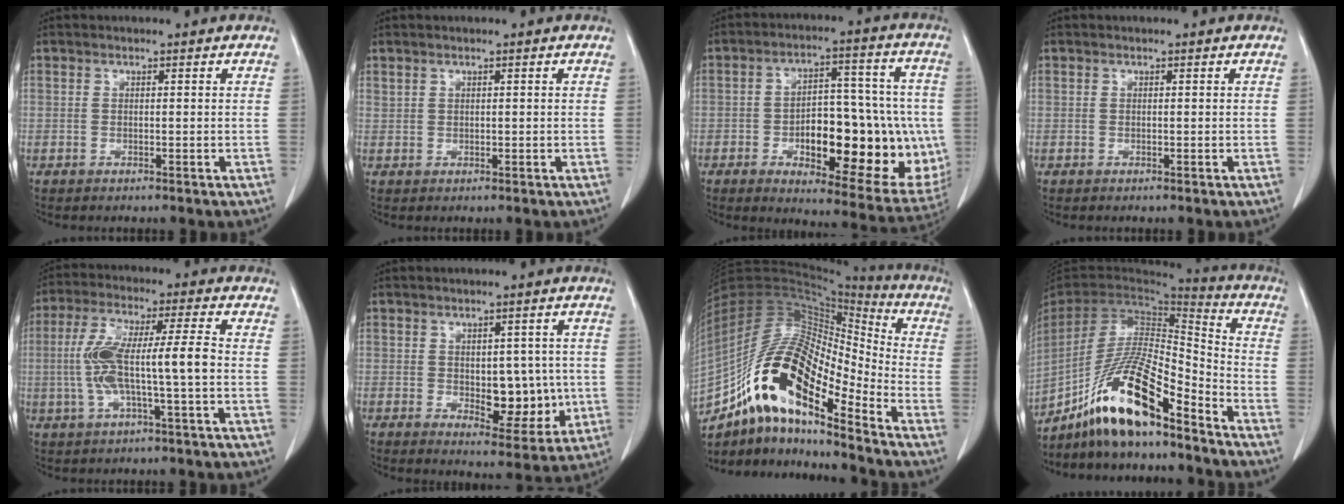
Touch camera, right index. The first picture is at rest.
{"total": 0.8, "force": [0.6, 0.4, 0.2], "torque": [0.000, 0.002, 0.014]}
{"total": 22.1, "force": [-4.4, 8.3, 19.9], "torque": [-0.217, 0.026, -0.037]}
{"total": 0.0}
{"total": 10.9, "force": [-1.1, 1.1, 10.8], "torque": [-0.216, 0.022, -0.023]}
{"total": 8.2, "force": [-0.5, 4.5, 6.9], "torque": [-0.074, 0.002, 0.006]}
{"total": 19.3, "force": [-11.7, 5.3, 14.4], "torque": [-0.284, 0.022, -0.207]}
{"total": 16.8, "force": [-12.0, 2.5, 11.4], "torque": [-0.224, 0.001, -0.222]}